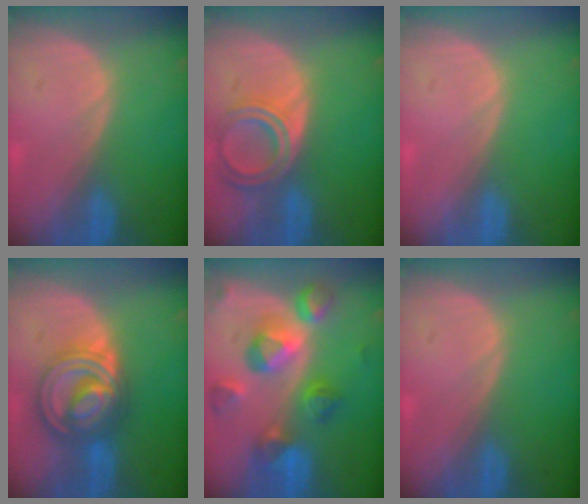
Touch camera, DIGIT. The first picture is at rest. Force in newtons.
{"total": 6.5, "press": 5.9, "slide": 2.8}
{"total": 0.0}
{"total": 9.2, "press": 9.2, "slide": 0.7}
{"total": 10.4, "press": 9.3, "slide": 4.7}
{"total": 0.0}